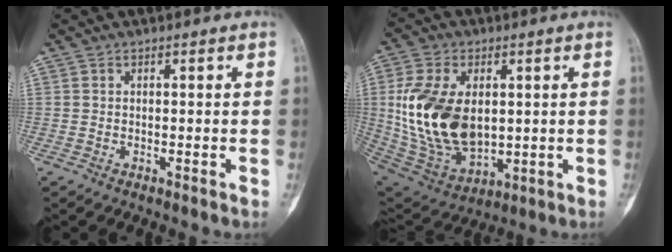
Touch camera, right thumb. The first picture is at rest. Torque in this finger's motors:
{"motor_torque": [1.88, 3.11, 1.86, -0.01, 0.50]}